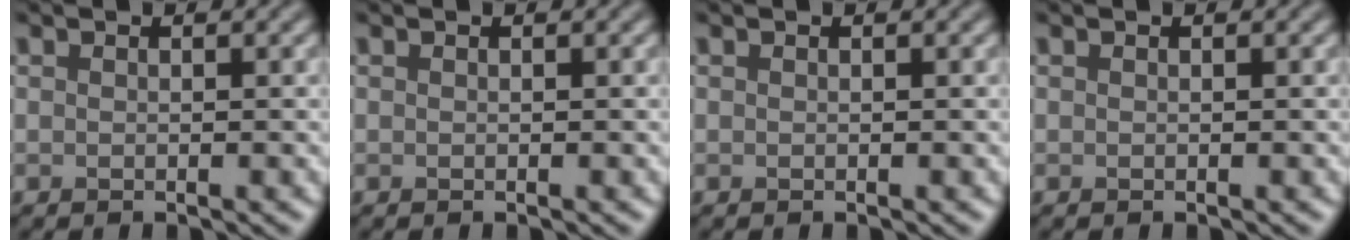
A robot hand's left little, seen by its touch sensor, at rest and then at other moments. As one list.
[{"total": 0.0}, {"total": 0.0}, {"total": 0.0}]